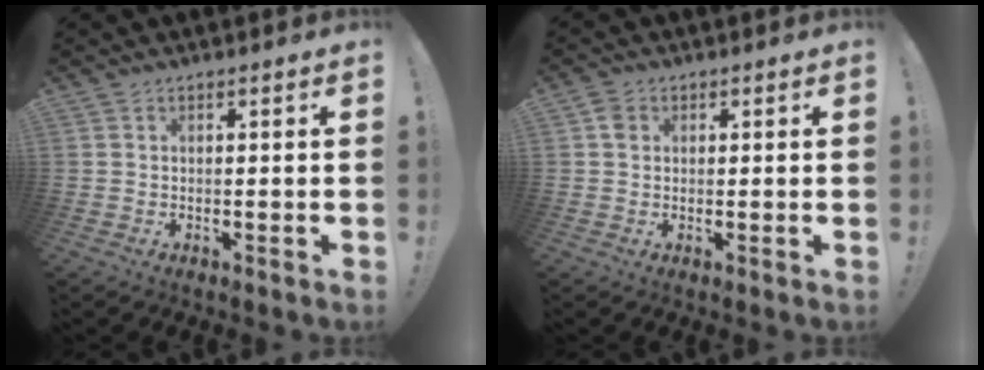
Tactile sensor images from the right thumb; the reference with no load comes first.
{"total": 3.0, "force": [0.8, 2.5, 1.4], "torque": [-0.016, 0.001, 0.015]}